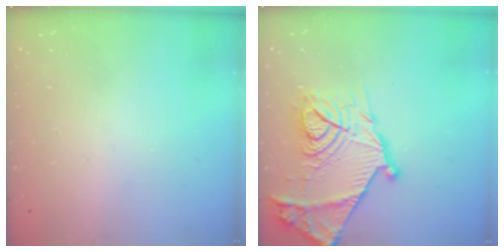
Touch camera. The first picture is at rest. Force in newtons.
{"total": 23.5, "press": 23.5, "slide": 1.5}